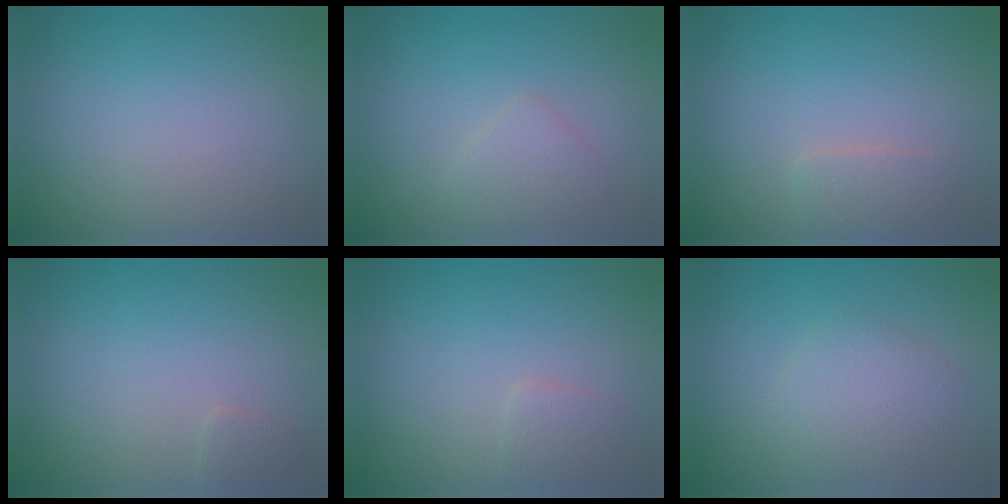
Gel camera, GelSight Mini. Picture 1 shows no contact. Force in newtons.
{"total": 1.7, "press": 1.7, "slide": 0.1}
{"total": 1.5, "press": 1.5, "slide": 0.1}
{"total": 0.8, "press": 0.8, "slide": 0.1}
{"total": 1.2, "press": 1.2, "slide": 0.0}
{"total": 2.8, "press": 2.8, "slide": 0.1}